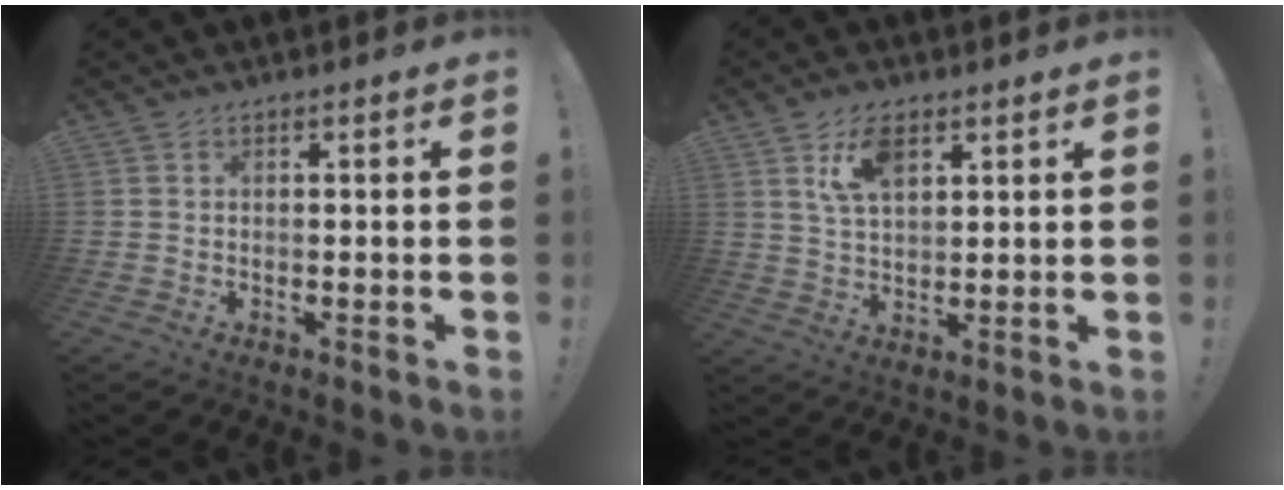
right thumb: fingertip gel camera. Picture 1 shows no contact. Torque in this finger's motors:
{"motor_torque": [0.35, 0.48, 0.37, 0.28, 0.28]}